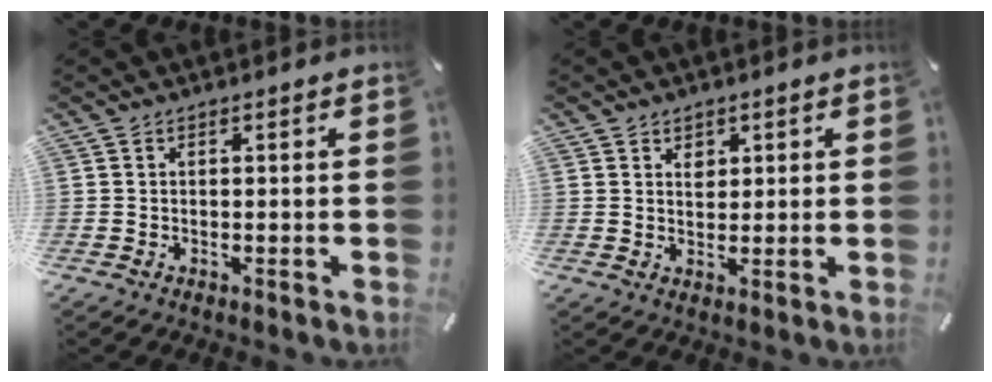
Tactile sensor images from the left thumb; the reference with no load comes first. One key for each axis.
{"total": 2.7, "fx": 1.2, "fy": 2.3, "fz": 1.0, "tx": 0.002, "ty": -0.006, "tz": 0.016}